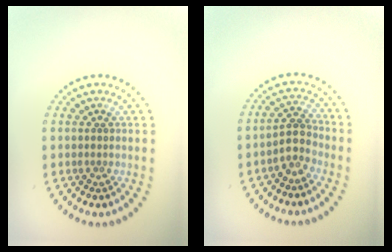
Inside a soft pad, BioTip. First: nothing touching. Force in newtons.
{"total": 2.2, "press": 1.8, "slide": 1.3}